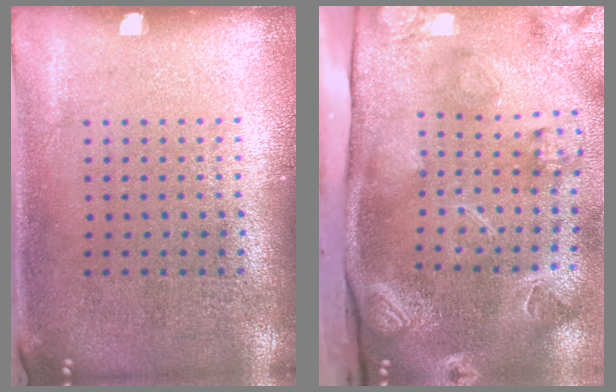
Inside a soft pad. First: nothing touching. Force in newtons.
{"total": 4.4, "press": 3.2, "slide": 3.1}